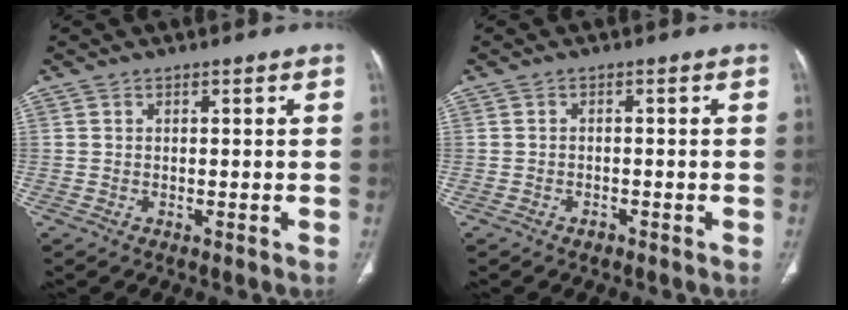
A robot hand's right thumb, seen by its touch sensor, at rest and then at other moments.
{"total": 1.0, "force": [-0.7, 0.6, 0.3], "torque": [-0.005, 0.006, -0.012]}